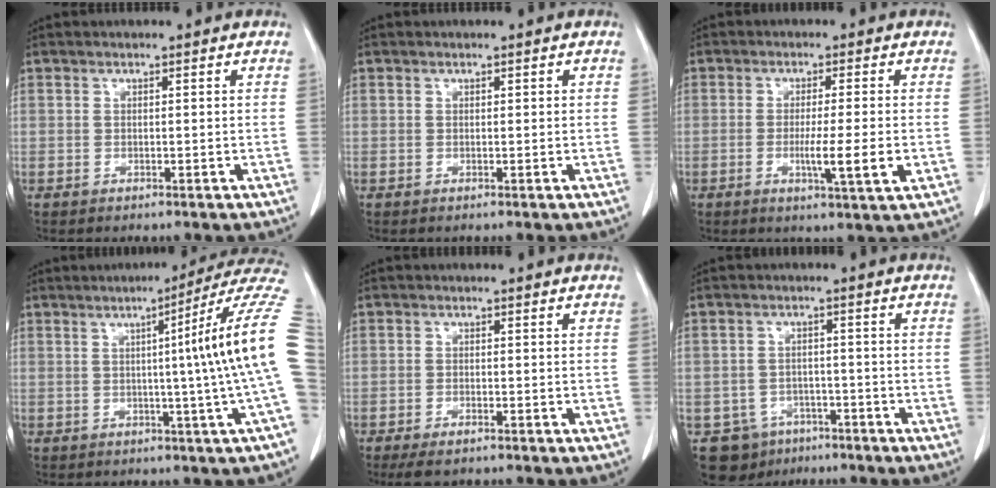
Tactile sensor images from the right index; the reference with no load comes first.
{"total": 0.0}
{"total": 6.1, "force": [-1.3, -0.4, 5.9], "torque": [-0.099, -0.015, -0.022]}
{"total": 13.6, "force": [0.9, -2.7, 13.3], "torque": [-0.150, 0.012, 0.001]}
{"total": 3.6, "force": [-2.8, 1.0, 2.1], "torque": [-0.038, -0.007, -0.042]}
{"total": 6.9, "force": [-4.2, 5.5, 0.7], "torque": [-0.010, 0.009, -0.056]}